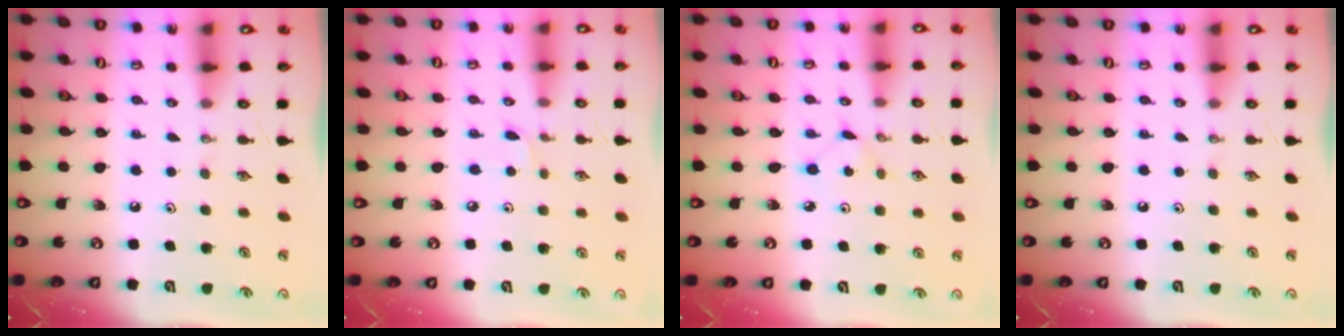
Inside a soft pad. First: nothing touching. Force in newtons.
{"total": 1.9, "press": 1.9, "slide": 0.2}
{"total": 1.5, "press": 1.4, "slide": 0.2}
{"total": 0.0}